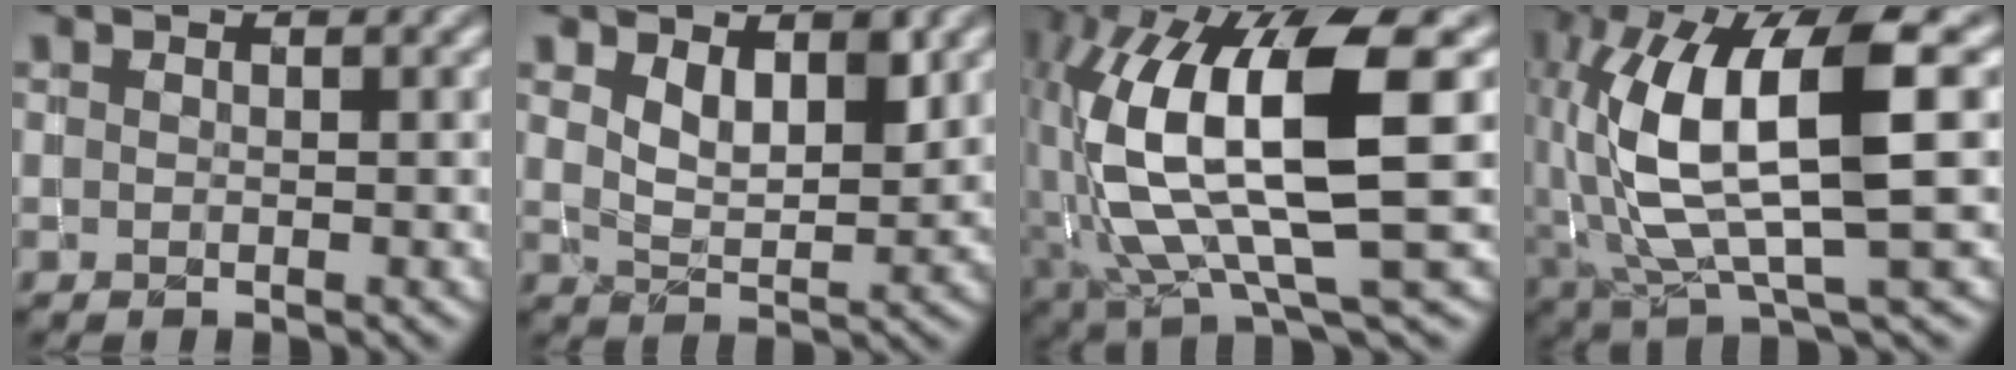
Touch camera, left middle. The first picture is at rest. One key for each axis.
{"total": 3.4, "fx": 1.7, "fy": 1.5, "fz": 2.5, "tx": -0.047, "ty": -0.006, "tz": 0.033}
{"total": 13.2, "fx": 1.0, "fy": 4.1, "fz": 12.5, "tx": -0.250, "ty": -0.005, "tz": 0.023}
{"total": 11.1, "fx": 1.6, "fy": 3.1, "fz": 10.6, "tx": -0.208, "ty": 0.002, "tz": 0.038}